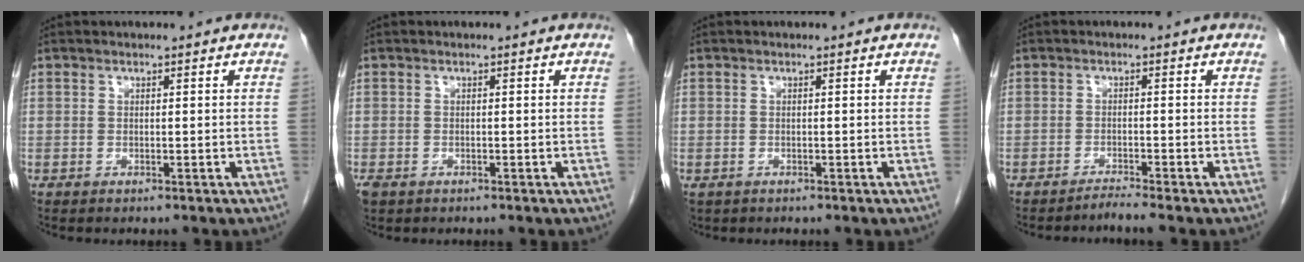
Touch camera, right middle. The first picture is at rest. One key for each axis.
{"total": 1.5, "fx": -0.9, "fy": 1.0, "fz": 0.6, "tx": -0.018, "ty": -0.001, "tz": -0.010}
{"total": 0.9, "fx": -0.4, "fy": 0.7, "fz": 0.2, "tx": -0.012, "ty": 0.002, "tz": 0.000}
{"total": 1.8, "fx": -1.6, "fy": -0.9, "fz": 0.3, "tx": -0.008, "ty": -0.006, "tz": -0.030}